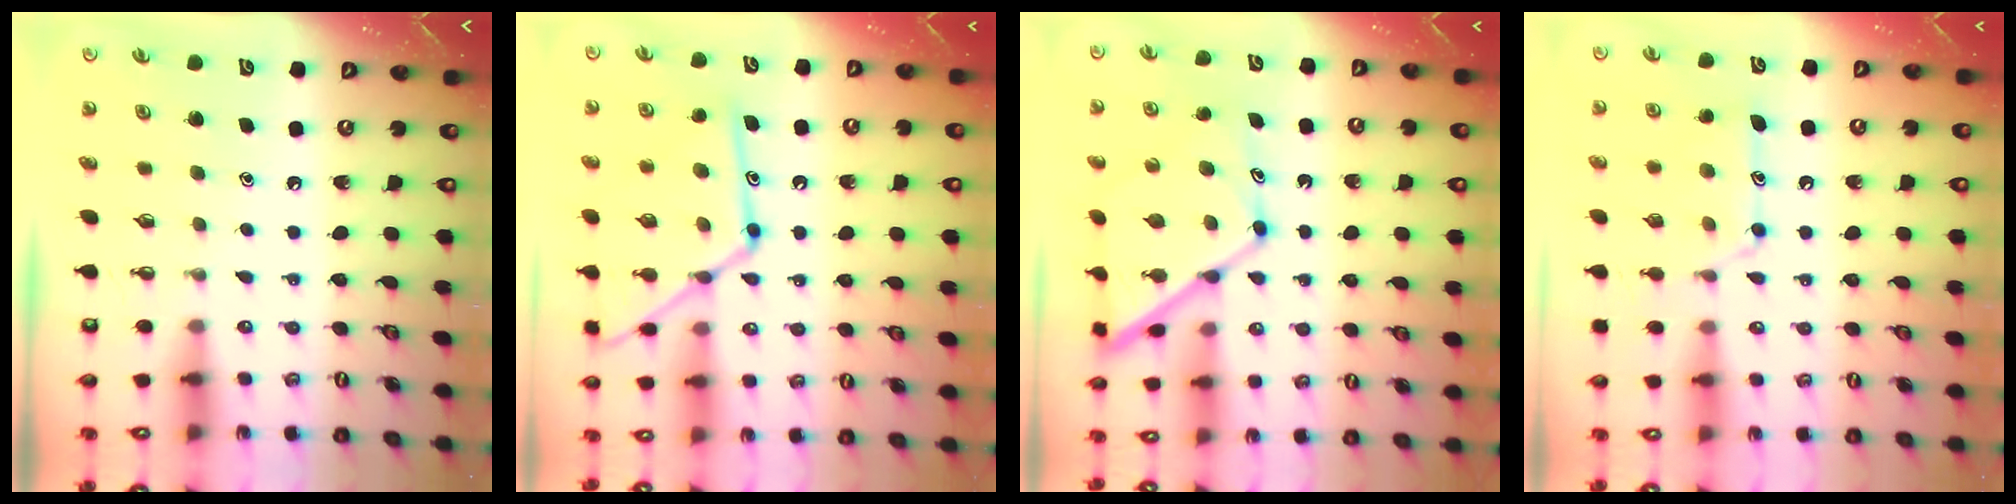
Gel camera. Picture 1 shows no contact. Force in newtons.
{"total": 17.0, "press": 16.9, "slide": 1.2}
{"total": 13.9, "press": 13.9, "slide": 1.0}
{"total": 12.9, "press": 12.9, "slide": 1.0}